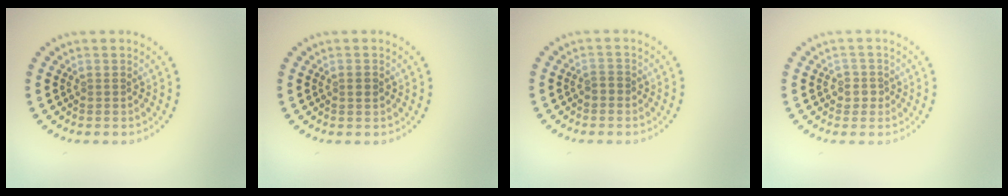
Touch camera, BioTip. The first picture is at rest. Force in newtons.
{"total": 0.8, "press": 0.8, "slide": 0.1}
{"total": 1.0, "press": 0.9, "slide": 0.2}
{"total": 1.6, "press": 1.3, "slide": 0.9}